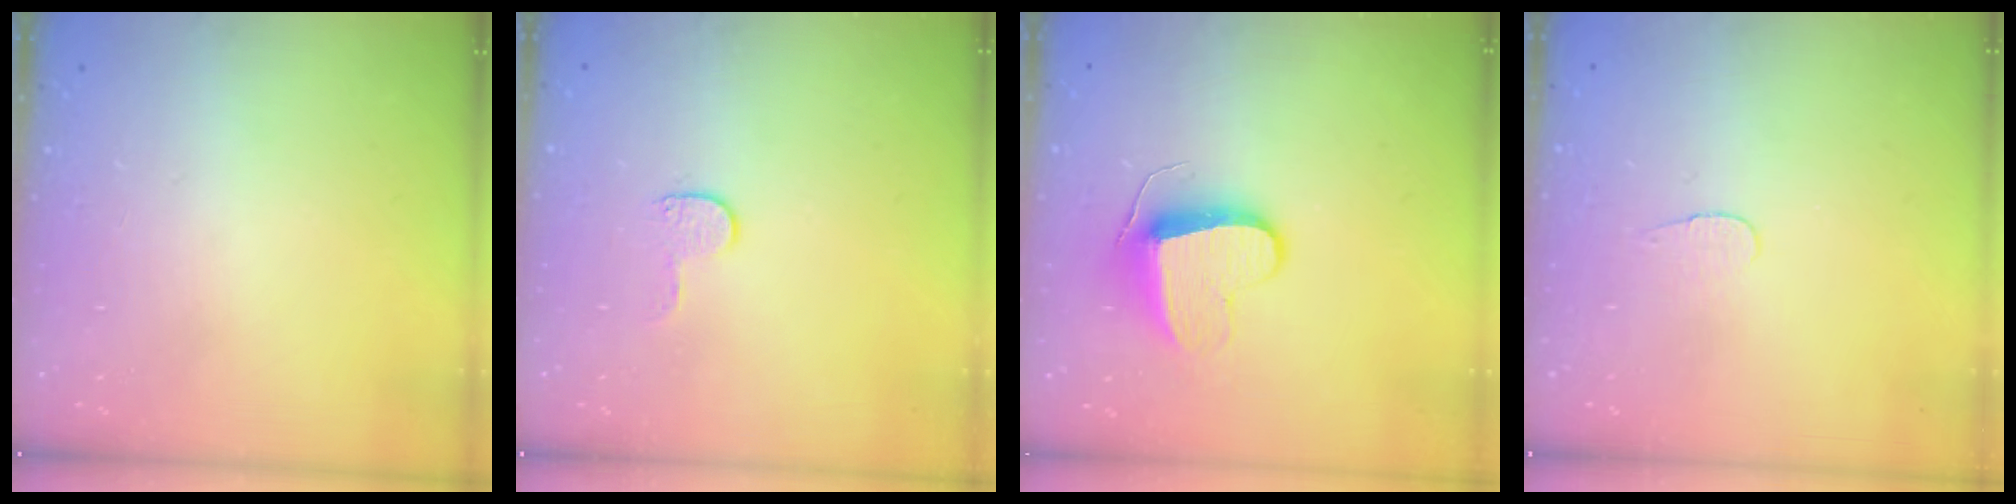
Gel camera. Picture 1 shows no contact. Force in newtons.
{"total": 3.9, "press": 3.9, "slide": 0.4}
{"total": 11.2, "press": 11.1, "slide": 0.8}
{"total": 3.4, "press": 3.4, "slide": 0.4}